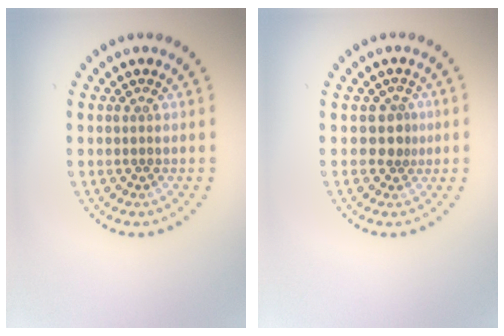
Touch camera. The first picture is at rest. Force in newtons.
{"total": 1.9, "press": 1.3, "slide": 1.3}